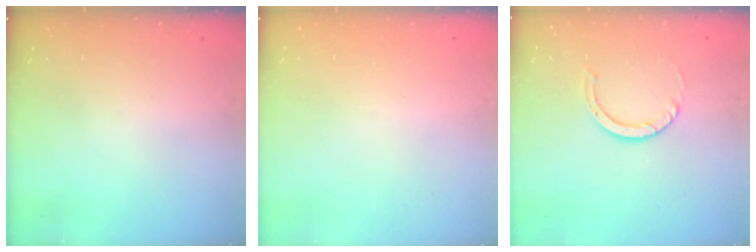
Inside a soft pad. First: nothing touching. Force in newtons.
{"total": 0.0}
{"total": 4.0, "press": 4.0, "slide": 0.3}